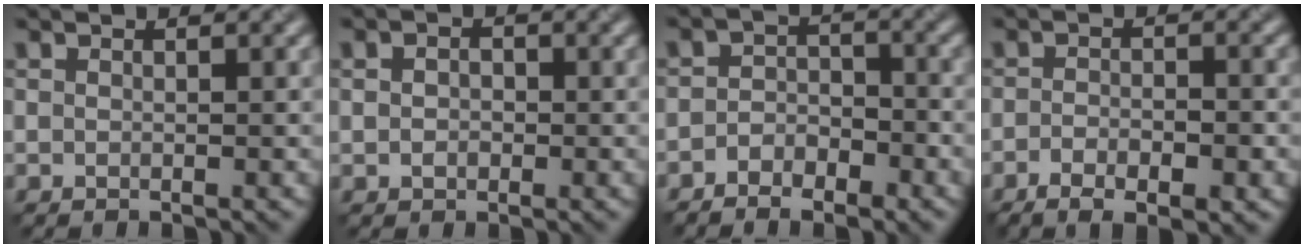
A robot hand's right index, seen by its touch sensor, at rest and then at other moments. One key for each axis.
{"total": 0.8, "fx": 0.2, "fy": 0.7, "fz": 0.3, "tx": -0.008, "ty": 0.009, "tz": -0.002}
{"total": 3.1, "fx": -2.3, "fy": 1.7, "fz": 1.2, "tx": -0.023, "ty": 0.009, "tz": -0.048}
{"total": 5.2, "fx": -2.5, "fy": 1.9, "fz": 4.1, "tx": -0.073, "ty": 0.002, "tz": -0.029}